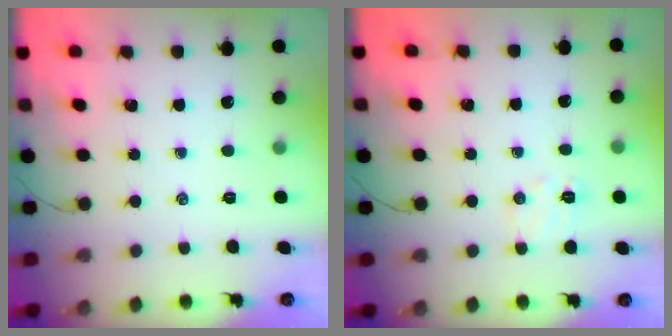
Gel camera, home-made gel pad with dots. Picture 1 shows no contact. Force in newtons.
{"total": 7.0, "press": 6.9, "slide": 1.2}